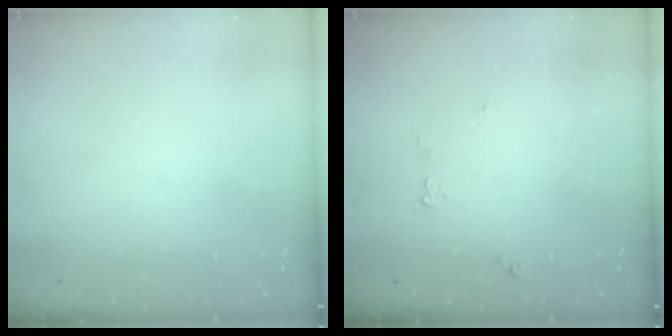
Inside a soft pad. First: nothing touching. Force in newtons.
{"total": 5.5, "press": 5.5, "slide": 0.7}